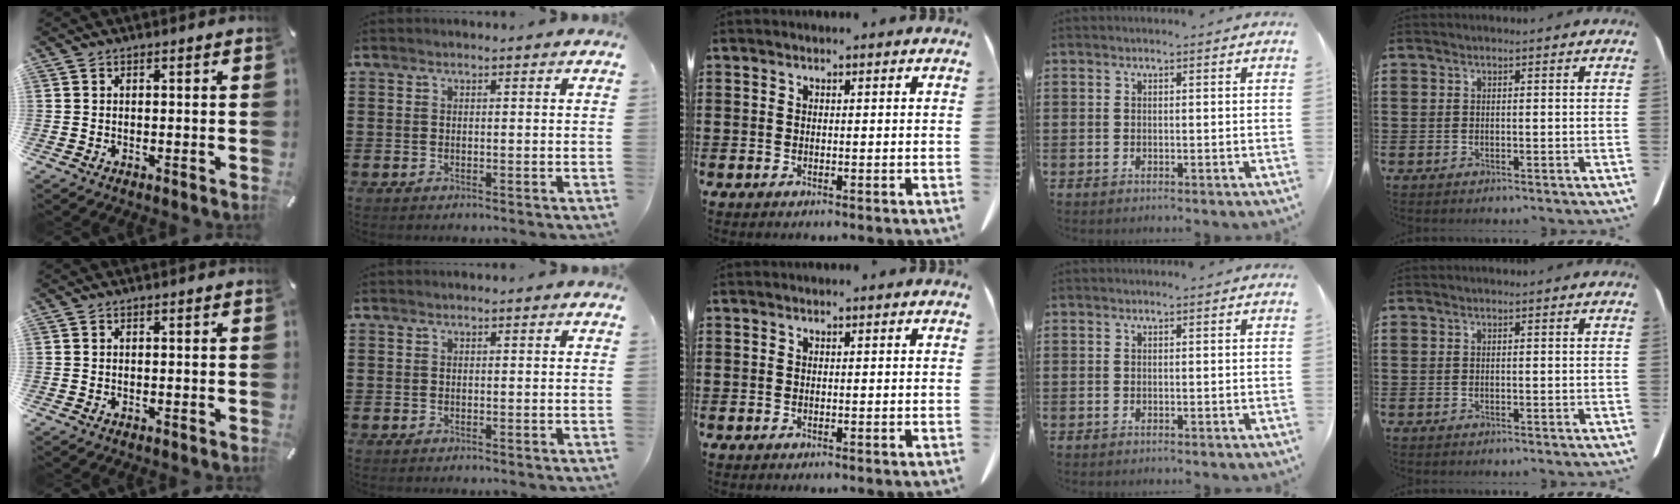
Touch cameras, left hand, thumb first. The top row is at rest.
{}